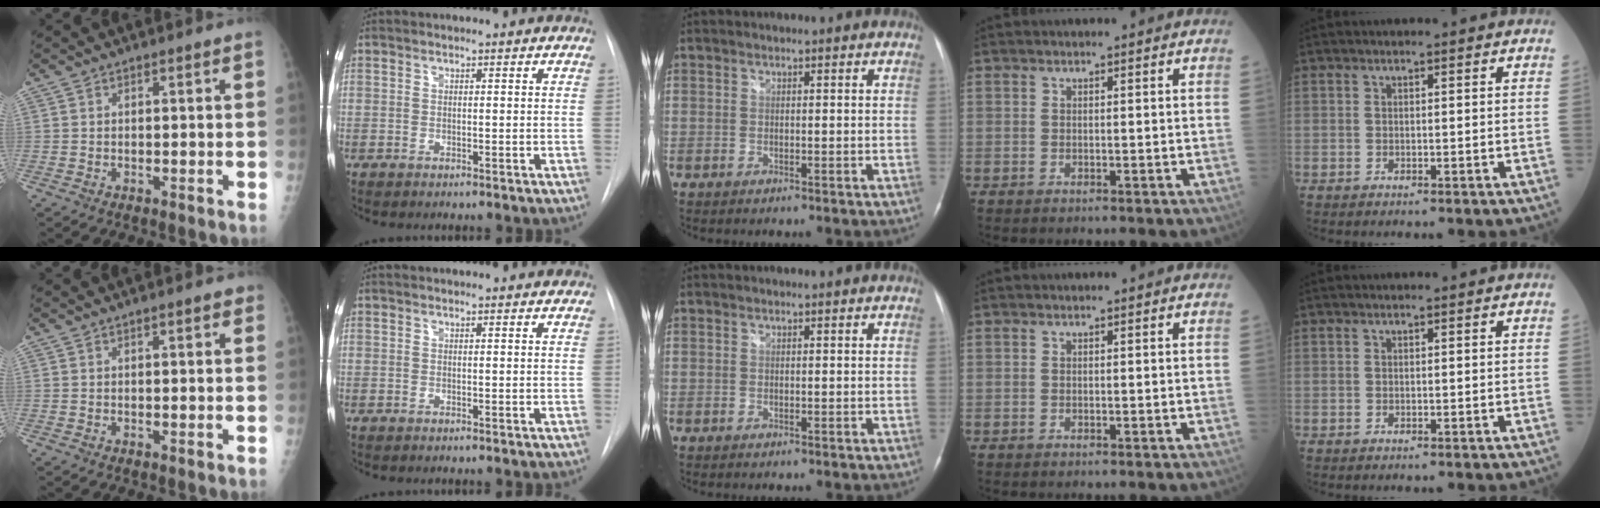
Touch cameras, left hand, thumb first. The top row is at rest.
{"thumb": {"total": 2.0, "force": [1.0, 0.5, 1.6], "torque": [-0.019, 0.001, 0.010]}, "index": {"total": 1.2, "force": [1.0, 0.5, 0.3], "torque": [-0.009, 0.004, 0.008]}}